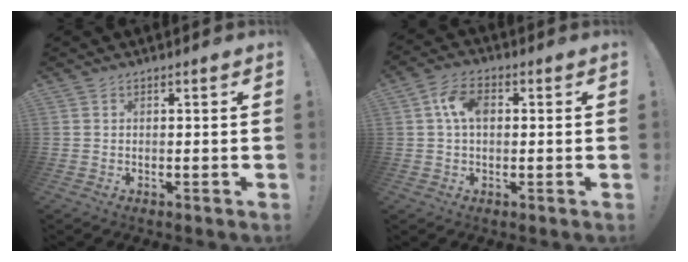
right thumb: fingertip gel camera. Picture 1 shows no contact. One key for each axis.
{"total": 7.6, "fx": 1.2, "fy": 5.0, "fz": 5.6, "tx": -0.098, "ty": 0.011, "tz": 0.021}